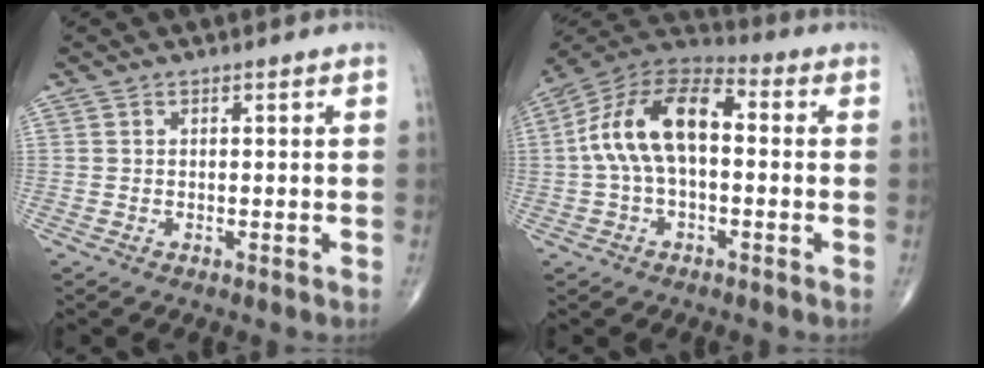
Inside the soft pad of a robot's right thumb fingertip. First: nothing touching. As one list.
[{"total": 15.0, "force": [0.6, 8.1, 12.6], "torque": [-0.232, 0.045, -0.002]}]